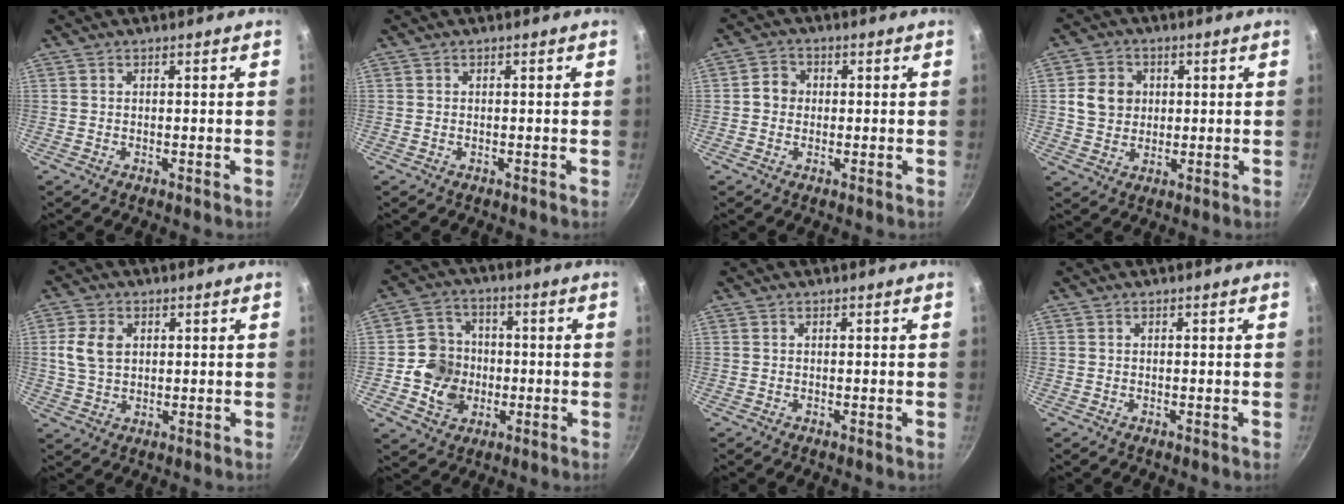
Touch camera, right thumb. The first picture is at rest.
{"total": 0.0}
{"total": 3.6, "force": [-0.1, 3.2, 1.5], "torque": [-0.011, 0.011, -0.008]}
{"total": 7.4, "force": [1.1, 6.4, 3.4], "torque": [-0.038, -0.001, 0.021]}
{"total": 6.8, "force": [1.5, 4.9, 4.5], "torque": [-0.083, -0.001, 0.032]}
{"total": 10.7, "force": [-1.7, 9.4, 4.9], "torque": [-0.048, 0.016, -0.031]}
{"total": 0.0}
{"total": 0.0}